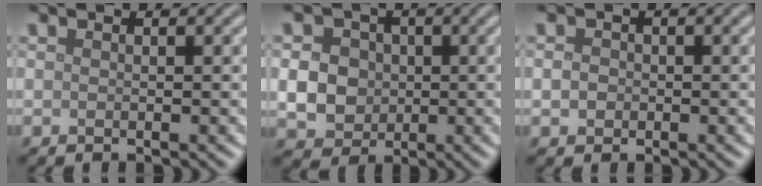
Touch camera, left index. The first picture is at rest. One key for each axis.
{"total": 4.2, "fx": -0.1, "fy": 3.7, "fz": 1.9, "tx": -0.039, "ty": 0.001, "tz": -0.005}
{"total": 1.1, "fx": -0.1, "fy": 1.0, "fz": 0.5, "tx": -0.007, "ty": -0.001, "tz": -0.006}